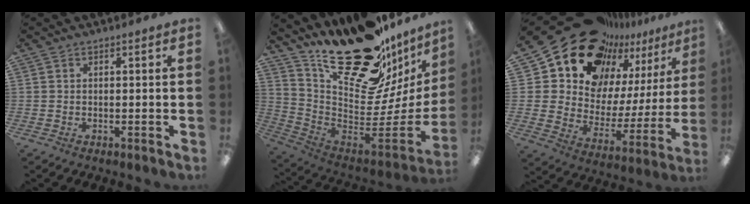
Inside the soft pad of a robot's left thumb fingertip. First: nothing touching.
{"total": 25.5, "force": [18.3, 10.9, 14.0], "torque": [-0.176, -0.142, 0.328]}
{"total": 20.6, "force": [17.4, 9.6, 5.4], "torque": [-0.115, -0.140, 0.323]}